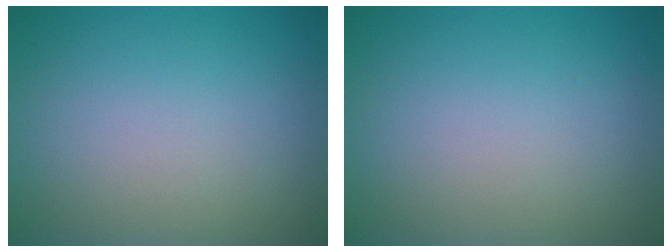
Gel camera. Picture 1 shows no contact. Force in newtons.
{"total": 0.0}